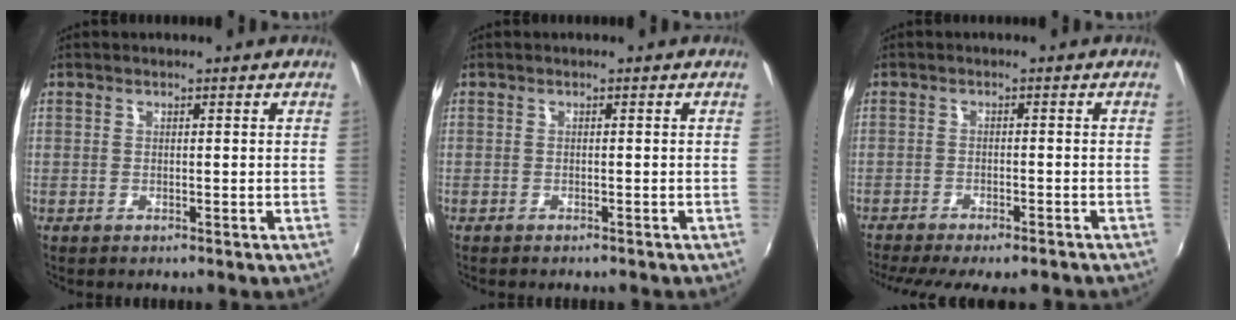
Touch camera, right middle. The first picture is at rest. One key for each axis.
{"total": 1.0, "fx": -0.9, "fy": 0.2, "fz": 0.3, "tx": -0.009, "ty": -0.002, "tz": -0.013}
{"total": 11.1, "fx": -9.4, "fy": 2.1, "fz": 5.6, "tx": -0.121, "ty": -0.033, "tz": -0.140}